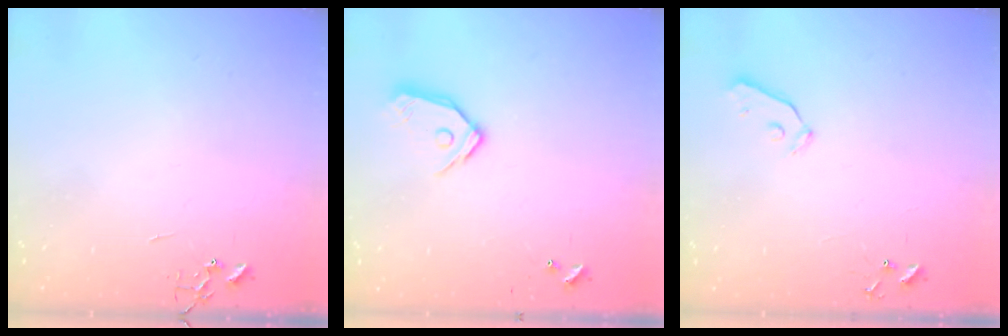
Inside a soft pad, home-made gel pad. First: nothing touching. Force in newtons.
{"total": 11.6, "press": 11.5, "slide": 1.2}
{"total": 5.7, "press": 5.7, "slide": 0.4}